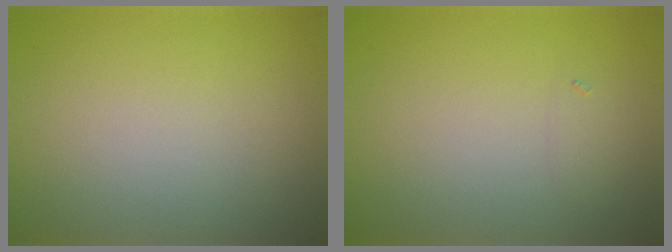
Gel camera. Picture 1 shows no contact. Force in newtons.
{"total": 0.6, "press": 0.6, "slide": 0.0}